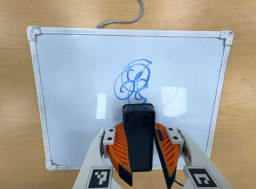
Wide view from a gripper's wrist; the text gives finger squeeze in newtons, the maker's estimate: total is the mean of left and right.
{"total": 11.1, "left": 10.3, "right": 11.8}